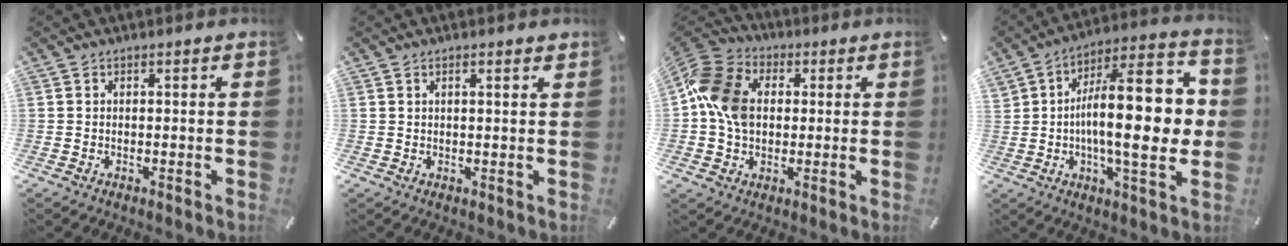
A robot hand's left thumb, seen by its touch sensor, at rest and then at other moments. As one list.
[{"total": 1.2, "force": [0.8, 0.0, 0.9], "torque": [-0.019, -0.001, 0.015]}, {"total": 12.5, "force": [0.6, 9.9, 7.7], "torque": [-0.178, 0.018, 0.010]}, {"total": 22.1, "force": [0.2, 8.2, 20.5], "torque": [-0.308, -0.005, 0.000]}]